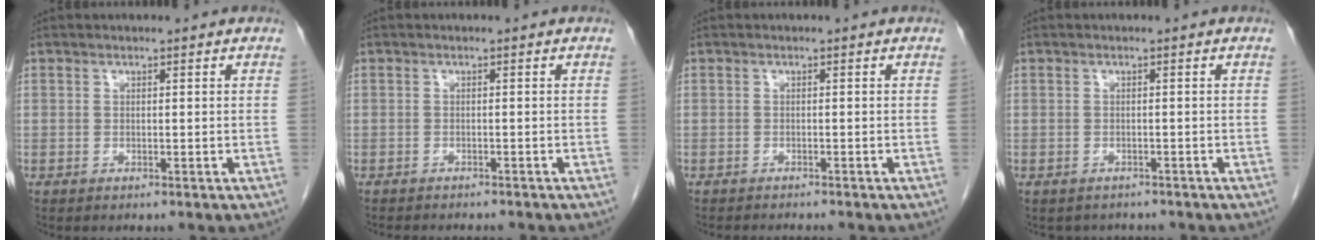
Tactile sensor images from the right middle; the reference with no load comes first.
{"total": 5.9, "force": [-5.3, 1.4, 2.2], "torque": [-0.026, -0.003, -0.068]}
{"total": 3.4, "force": [-3.2, 0.3, 1.1], "torque": [-0.014, -0.006, -0.042]}
{"total": 3.0, "force": [-2.6, 1.5, 0.1], "torque": [-0.005, 0.002, -0.035]}